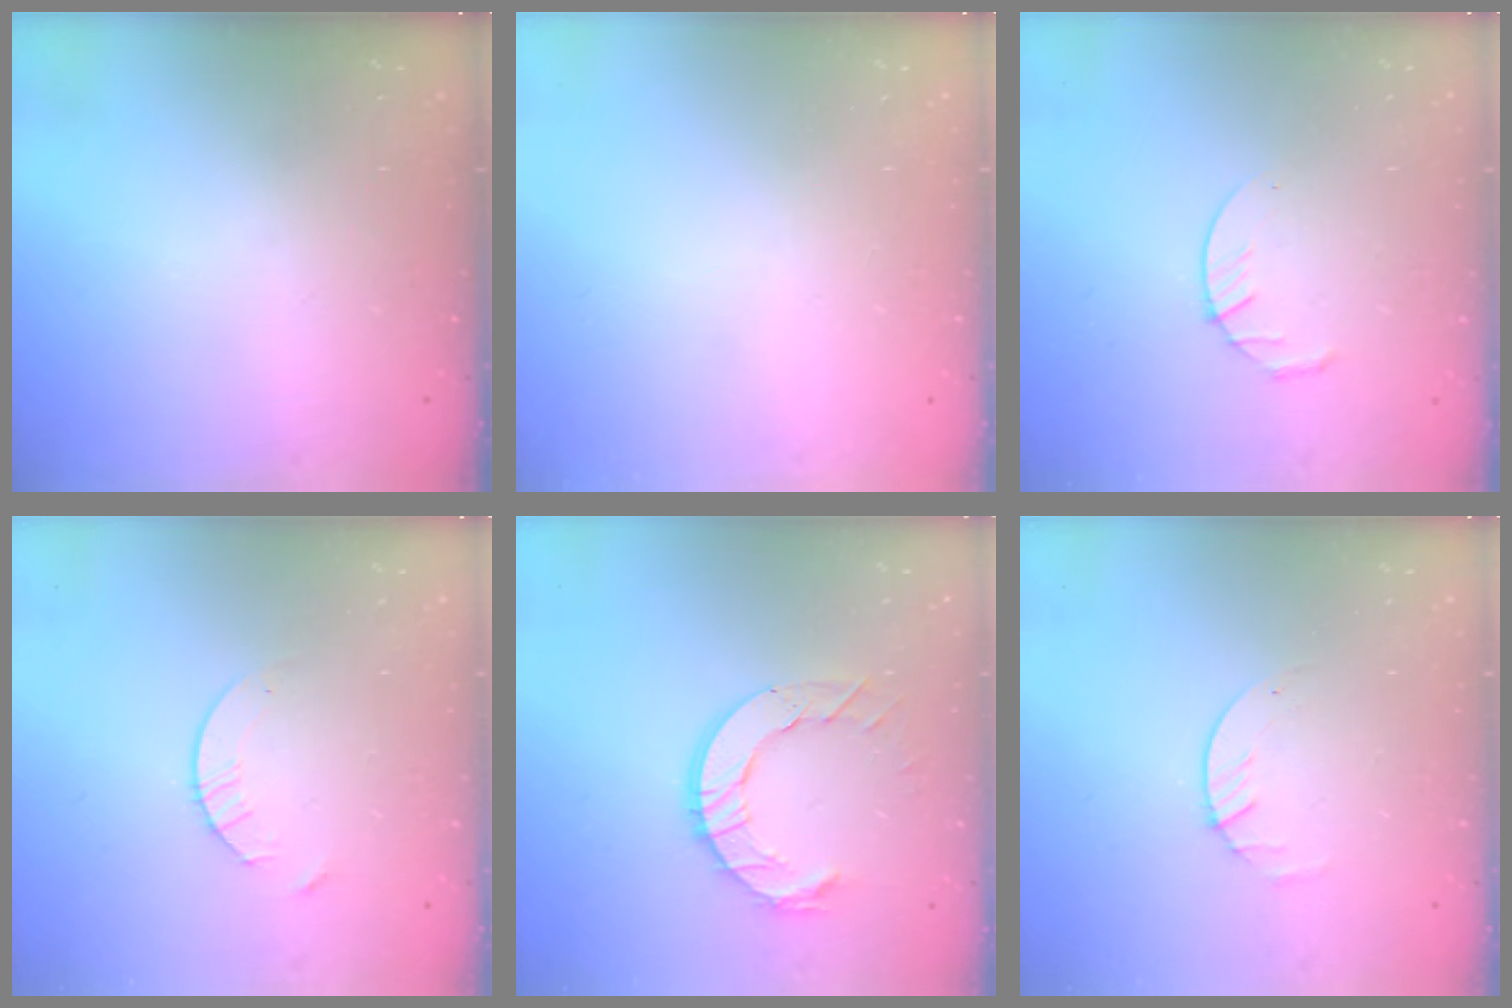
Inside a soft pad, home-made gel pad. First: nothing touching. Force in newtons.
{"total": 0.0}
{"total": 4.0, "press": 4.0, "slide": 0.6}
{"total": 4.2, "press": 4.2, "slide": 0.4}
{"total": 11.0, "press": 10.9, "slide": 1.1}
{"total": 1.7, "press": 1.6, "slide": 0.2}